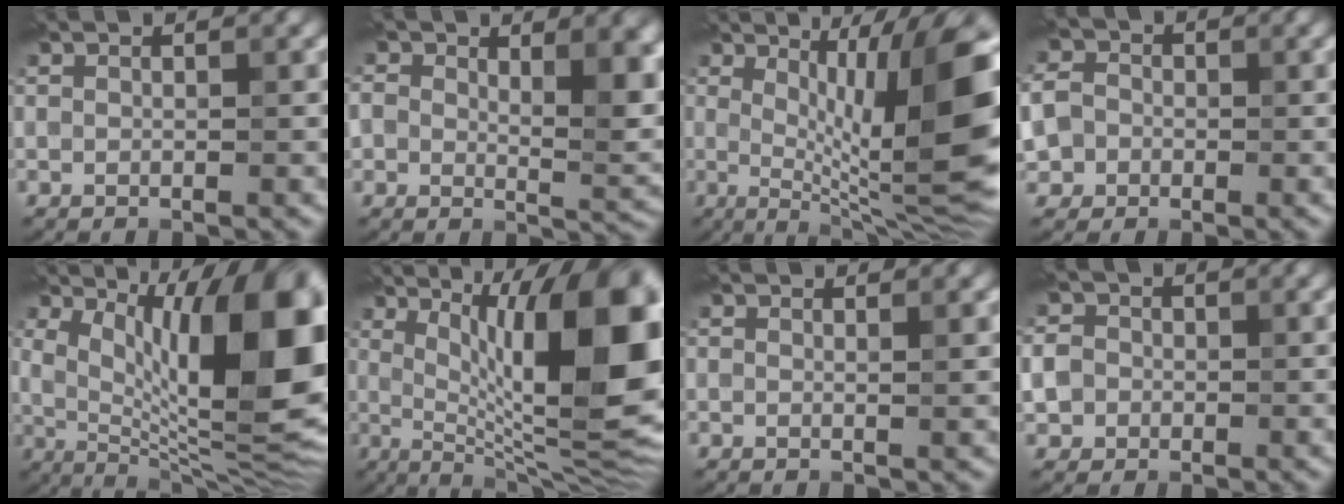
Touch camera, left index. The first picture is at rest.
{"total": 8.5, "force": [1.9, 5.0, 6.6], "torque": [-0.088, -0.005, 0.033]}
{"total": 12.6, "force": [1.5, 2.7, 12.2], "torque": [-0.167, 0.004, 0.025]}
{"total": 6.4, "force": [-1.3, 5.8, 2.4], "torque": [-0.050, 0.018, -0.056]}
{"total": 16.0, "force": [3.1, 6.0, 14.6], "torque": [-0.196, -0.001, 0.059]}
{"total": 15.5, "force": [2.8, 4.1, 14.7], "torque": [-0.189, 0.010, 0.048]}
{"total": 0.7, "force": [0.2, -0.2, 0.6], "torque": [-0.010, 0.002, 0.005]}
{"total": 6.2, "force": [-0.9, 5.7, 2.3], "torque": [-0.044, 0.023, -0.050]}